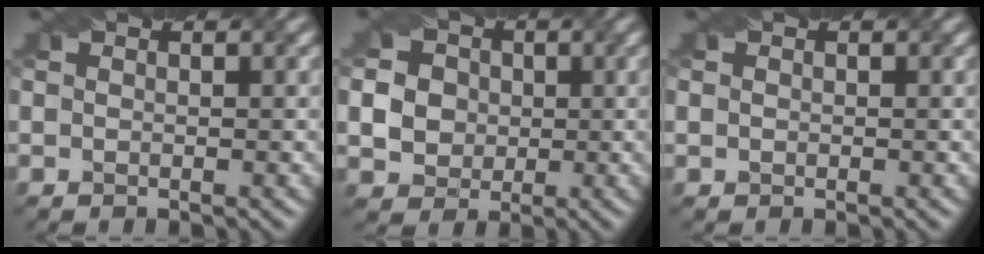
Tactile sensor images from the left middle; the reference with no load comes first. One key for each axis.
{"total": 7.5, "fx": 1.2, "fy": 6.9, "fz": 2.8, "tx": -0.075, "ty": 0.033, "tz": 0.020}
{"total": 1.2, "fx": 0.5, "fy": 0.9, "fz": 0.4, "tx": -0.008, "ty": 0.011, "tz": 0.002}